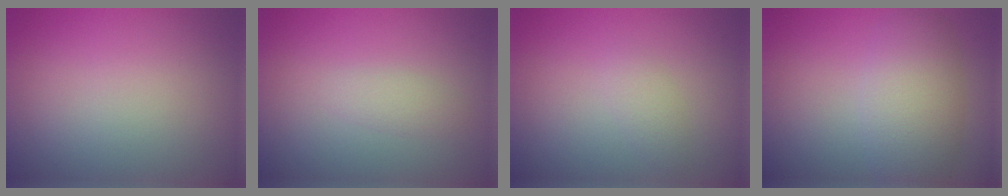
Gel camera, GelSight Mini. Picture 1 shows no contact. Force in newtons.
{"total": 1.2, "press": 1.2, "slide": 0.0}
{"total": 1.2, "press": 1.2, "slide": 0.1}
{"total": 5.4, "press": 5.4, "slide": 0.2}